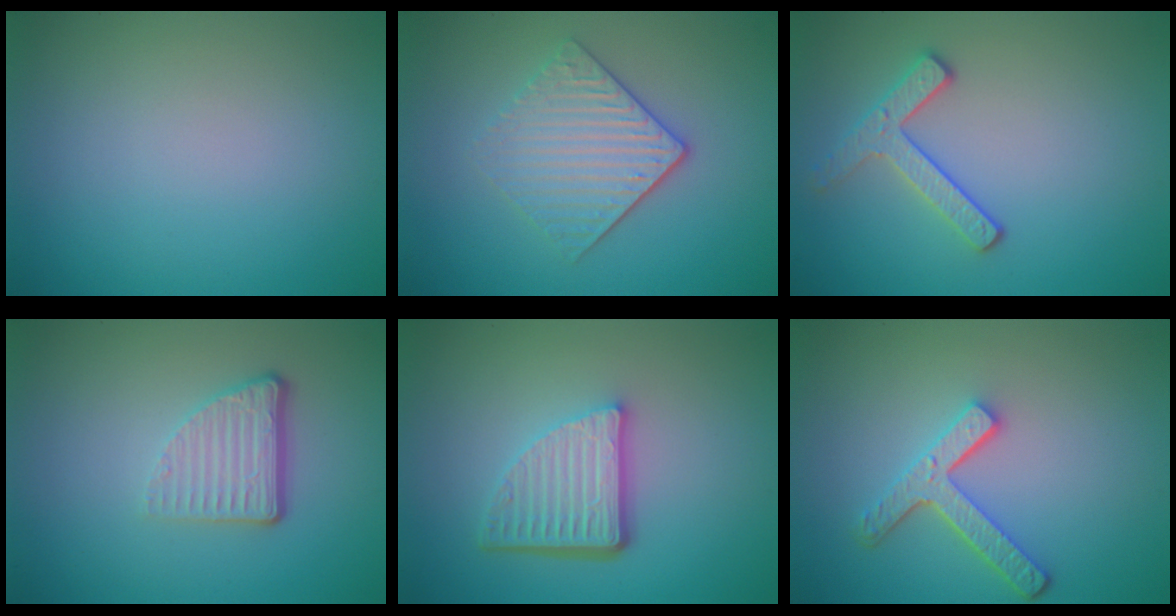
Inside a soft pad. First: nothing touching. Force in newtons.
{"total": 3.8, "press": 3.2, "slide": 2.1}
{"total": 2.5, "press": 2.3, "slide": 0.9}
{"total": 3.7, "press": 2.4, "slide": 2.8}
{"total": 5.3, "press": 3.7, "slide": 3.8}
{"total": 3.8, "press": 3.0, "slide": 2.3}